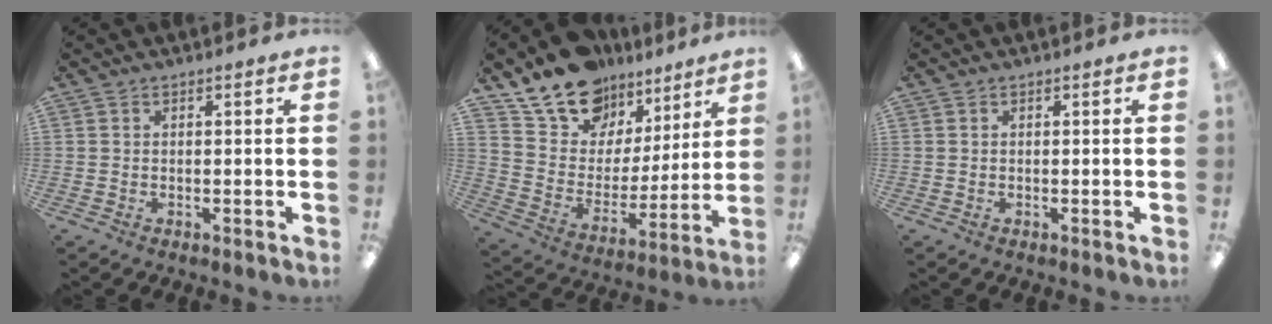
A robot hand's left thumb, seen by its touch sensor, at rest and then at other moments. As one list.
[{"total": 17.2, "force": [13.3, 9.8, 4.8], "torque": [-0.105, -0.095, 0.248]}, {"total": 0.0}]